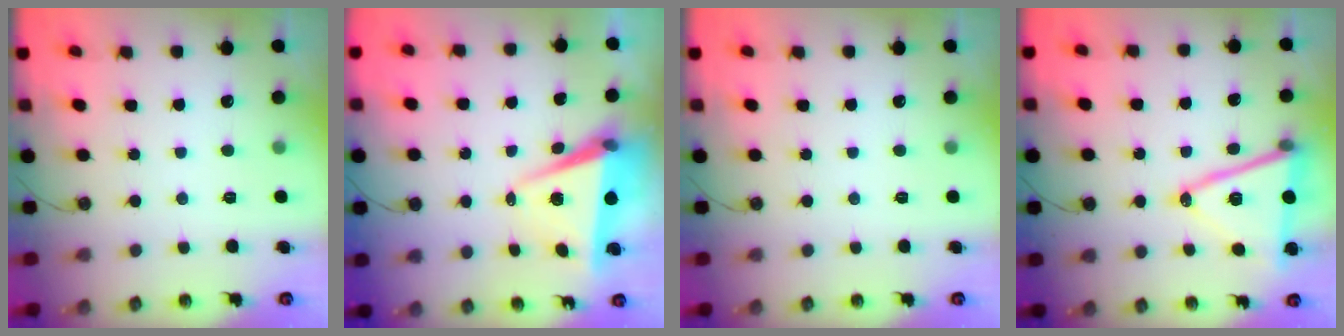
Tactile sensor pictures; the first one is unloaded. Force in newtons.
{"total": 7.0, "press": 5.4, "slide": 4.4}
{"total": 0.0}
{"total": 15.4, "press": 14.9, "slide": 3.8}